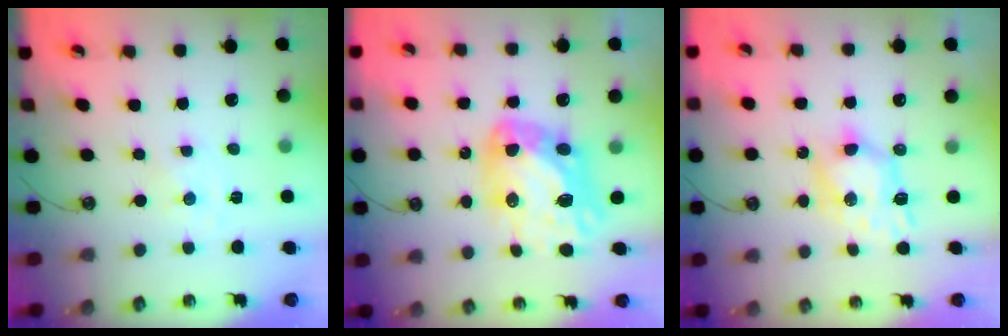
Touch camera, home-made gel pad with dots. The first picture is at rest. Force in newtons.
{"total": 18.0, "press": 17.9, "slide": 1.8}
{"total": 8.5, "press": 8.5, "slide": 0.2}